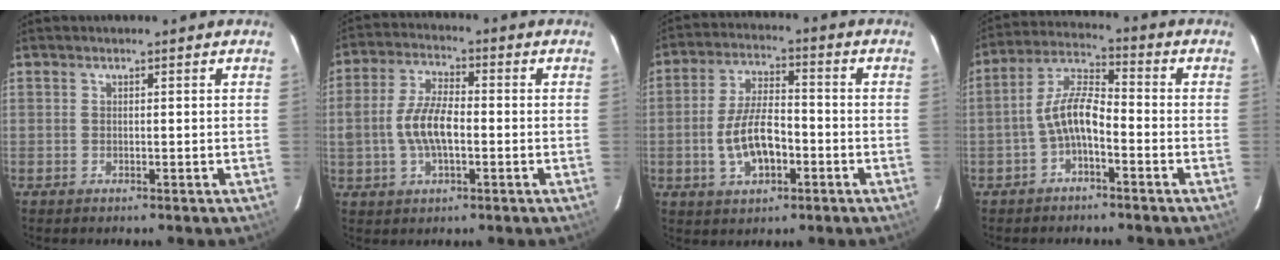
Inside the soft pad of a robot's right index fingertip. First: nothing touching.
{"total": 9.0, "force": [-1.4, 4.2, 7.8], "torque": [-0.159, 0.009, -0.026]}
{"total": 10.1, "force": [-3.0, 4.8, 8.3], "torque": [-0.168, 0.005, -0.045]}
{"total": 7.4, "force": [-3.0, 2.6, 6.3], "torque": [-0.135, 0.019, -0.058]}